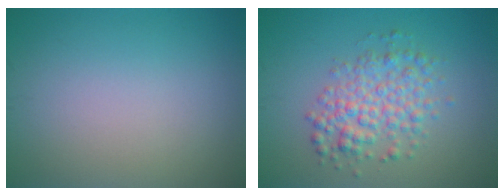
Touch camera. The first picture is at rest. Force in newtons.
{"total": 4.3, "press": 4.3, "slide": 0.1}